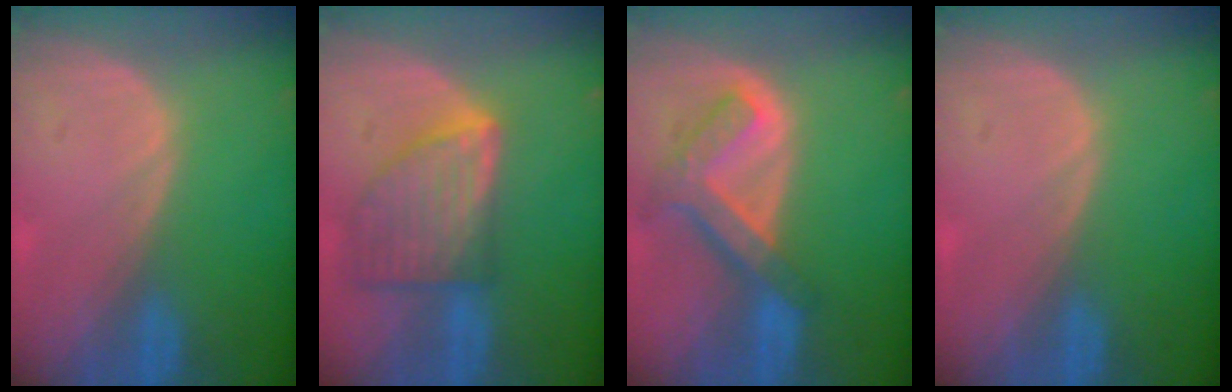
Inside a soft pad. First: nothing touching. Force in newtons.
{"total": 8.2, "press": 7.4, "slide": 3.4}
{"total": 7.6, "press": 6.4, "slide": 4.0}
{"total": 0.0}